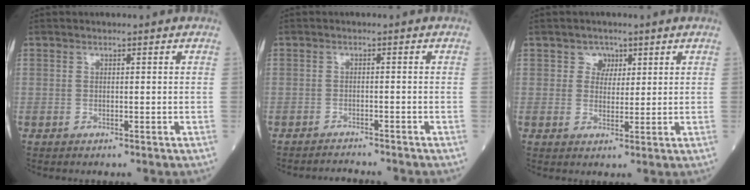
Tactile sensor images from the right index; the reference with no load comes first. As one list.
[{"total": 3.4, "force": [-3.4, -0.3, 0.2], "torque": [0.000, -0.013, -0.051]}, {"total": 2.8, "force": [1.4, 2.3, 0.6], "torque": [-0.003, 0.001, 0.016]}]